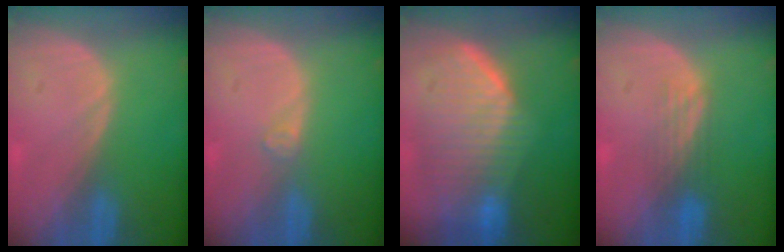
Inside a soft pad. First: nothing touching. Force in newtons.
{"total": 1.1, "press": 1.0, "slide": 0.2}
{"total": 10.0, "press": 9.0, "slide": 4.4}
{"total": 3.9, "press": 3.2, "slide": 2.3}